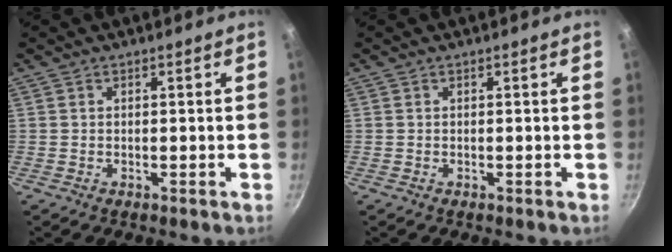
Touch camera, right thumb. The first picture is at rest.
{"total": 0.0}